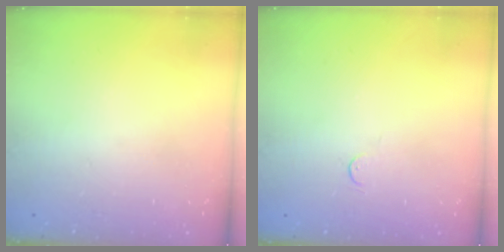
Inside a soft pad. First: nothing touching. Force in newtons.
{"total": 3.4, "press": 3.4, "slide": 0.4}